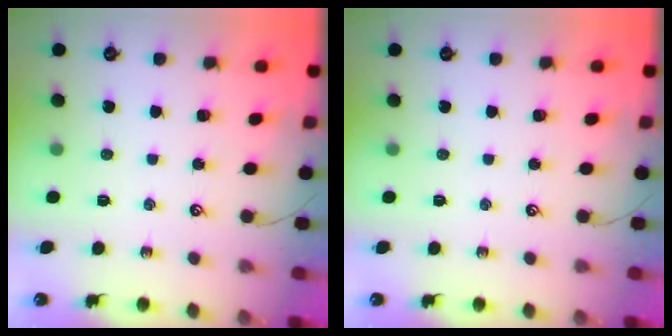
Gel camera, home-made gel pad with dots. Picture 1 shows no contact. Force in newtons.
{"total": 0.0}